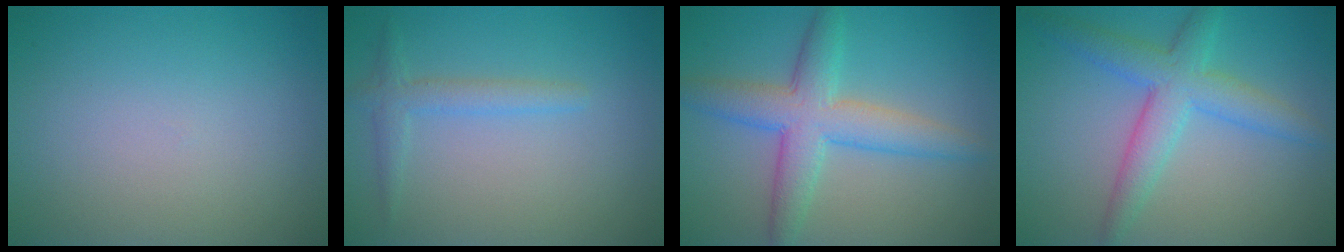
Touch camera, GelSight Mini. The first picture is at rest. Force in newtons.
{"total": 1.9, "press": 1.9, "slide": 0.1}
{"total": 5.6, "press": 5.6, "slide": 0.1}
{"total": 3.5, "press": 3.5, "slide": 0.3}